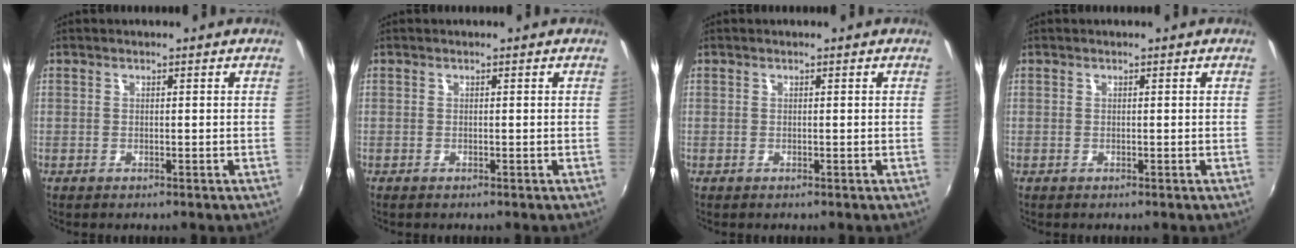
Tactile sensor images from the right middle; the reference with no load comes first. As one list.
[{"total": 0.0}, {"total": 0.0}, {"total": 0.0}]